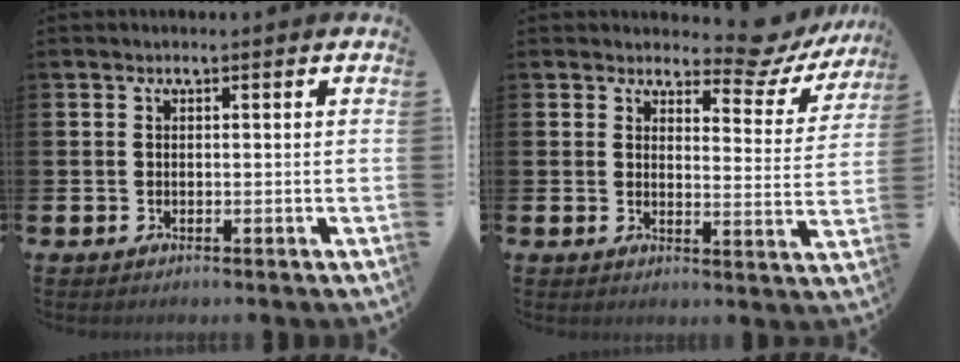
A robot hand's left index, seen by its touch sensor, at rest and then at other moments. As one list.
[{"total": 5.6, "force": [5.1, 1.8, 1.6], "torque": [-0.019, -0.041, 0.081]}]